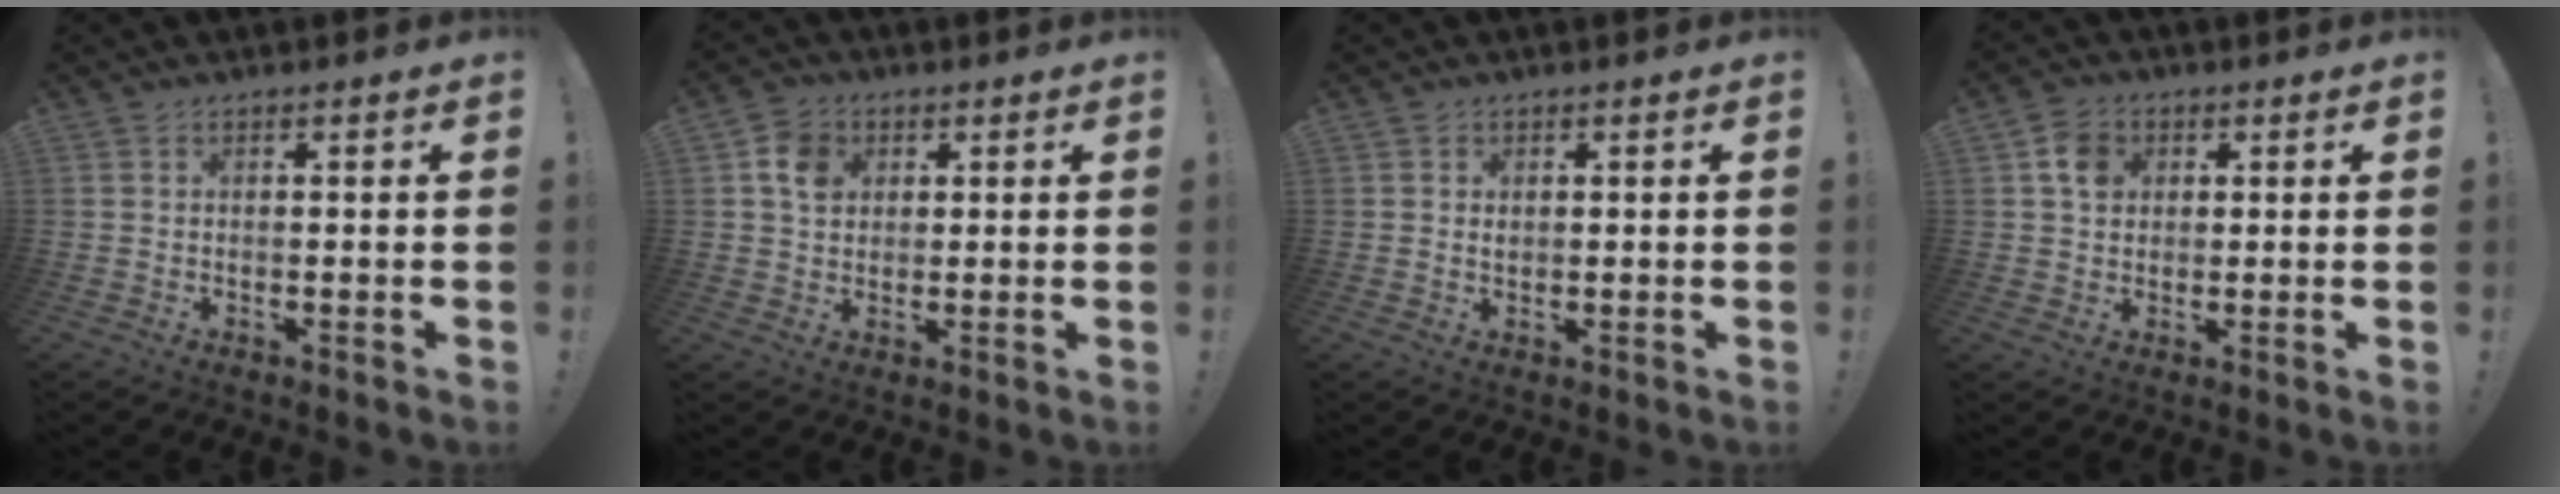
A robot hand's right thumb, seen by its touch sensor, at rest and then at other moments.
{"total": 7.1, "force": [2.5, 5.8, 3.2], "torque": [-0.048, 0.003, 0.048]}
{"total": 1.0, "force": [0.3, 0.9, 0.3], "torque": [-0.004, 0.002, 0.006]}
{"total": 6.5, "force": [2.1, 5.4, 2.8], "torque": [-0.040, 0.004, 0.040]}